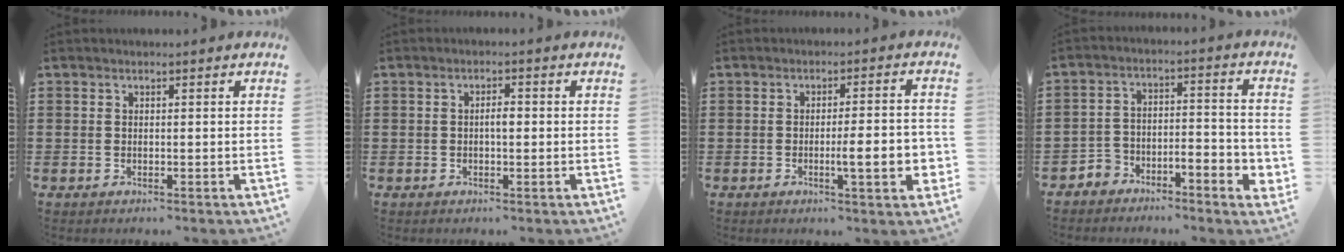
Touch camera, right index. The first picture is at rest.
{"total": 1.9, "force": [-0.1, 0.7, 1.8], "torque": [-0.033, 0.002, -0.003]}
{"total": 7.1, "force": [-1.6, 1.2, 6.8], "torque": [-0.091, -0.009, -0.028]}
{"total": 4.2, "force": [-3.8, 1.5, 1.1], "torque": [-0.022, 0.006, -0.078]}